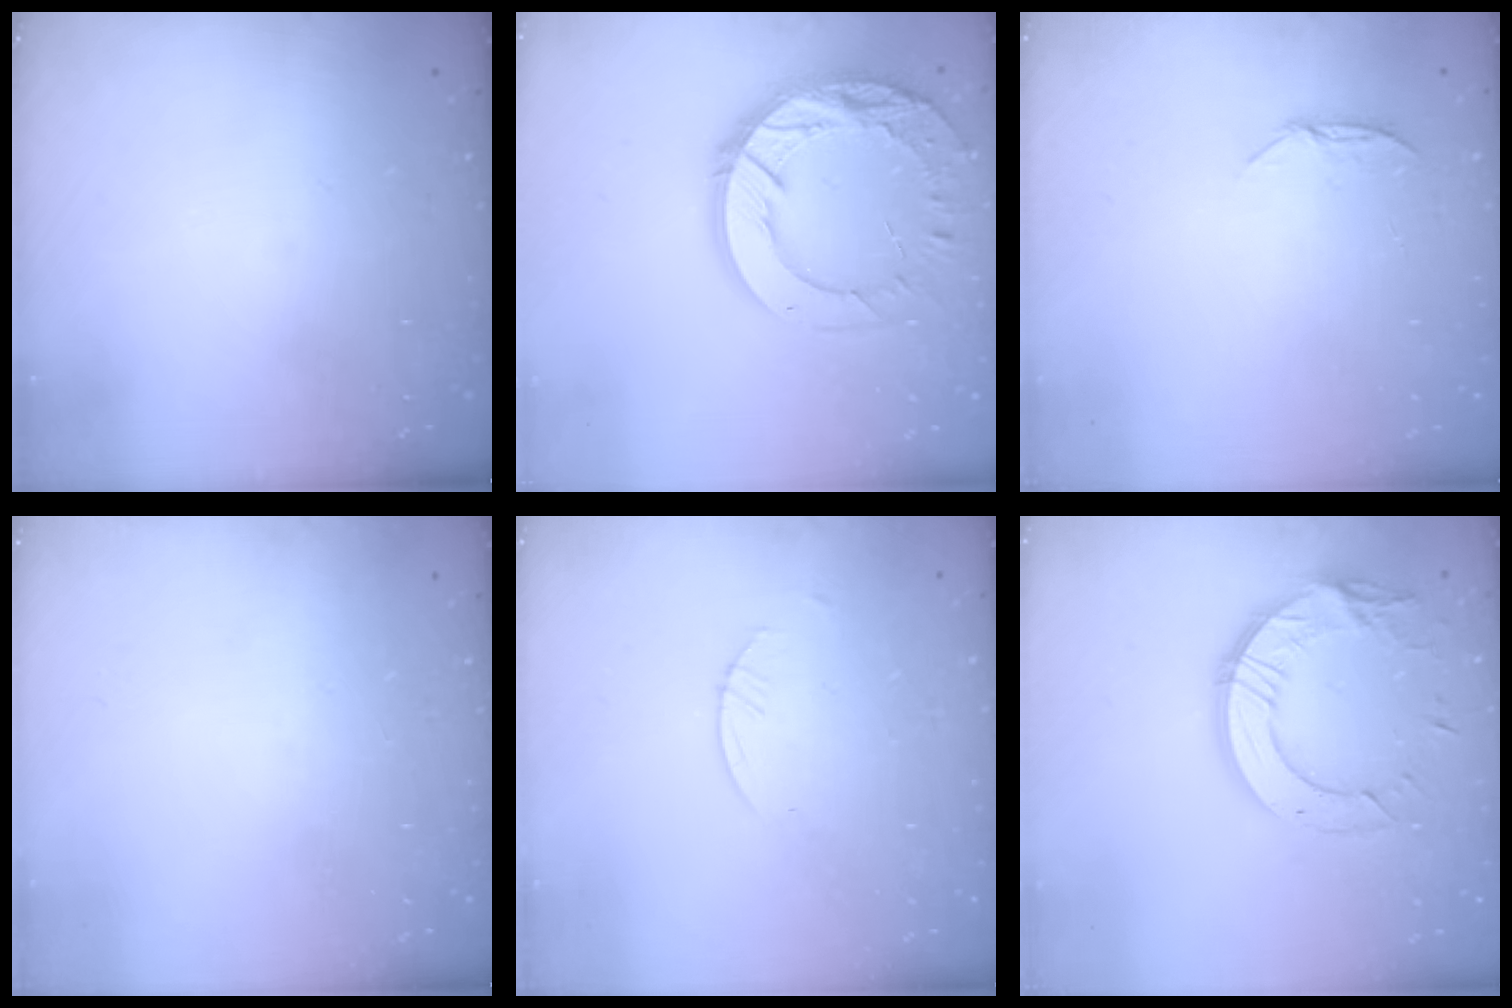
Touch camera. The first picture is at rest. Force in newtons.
{"total": 20.2, "press": 20.2, "slide": 1.8}
{"total": 5.9, "press": 5.8, "slide": 0.7}
{"total": 0.0}
{"total": 0.8, "press": 0.8, "slide": 0.2}
{"total": 16.0, "press": 16.0, "slide": 1.0}